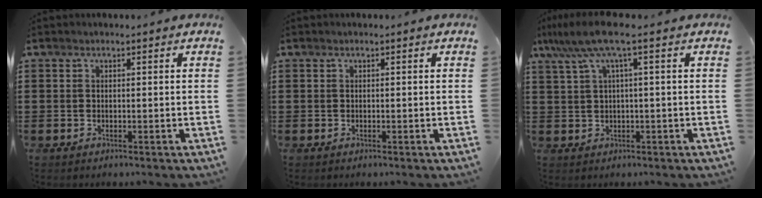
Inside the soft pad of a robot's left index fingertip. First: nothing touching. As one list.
[{"total": 0.0}, {"total": 6.3, "force": [1.9, 0.6, 6.0], "torque": [-0.140, -0.009, 0.024]}]